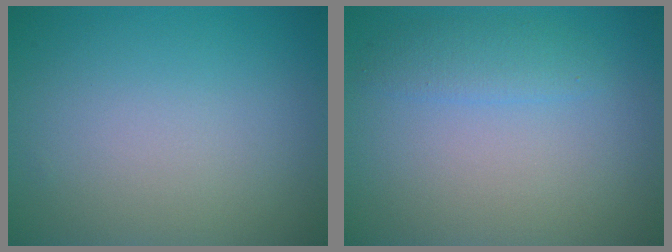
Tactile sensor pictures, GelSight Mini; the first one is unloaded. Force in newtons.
{"total": 1.7, "press": 1.7, "slide": 0.1}